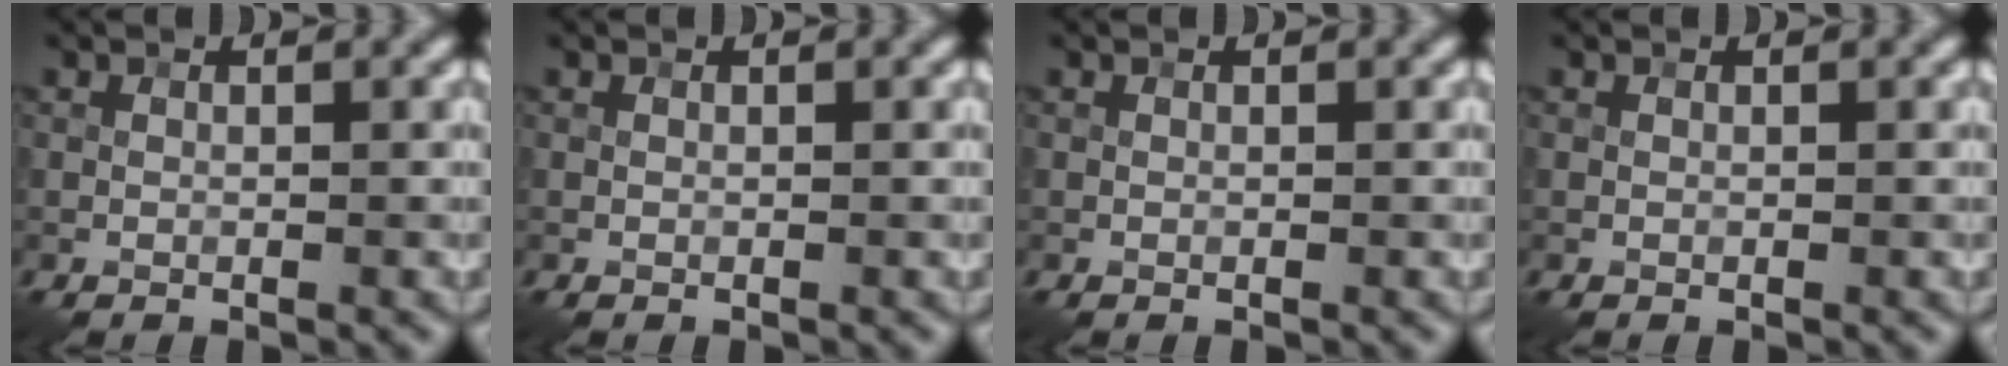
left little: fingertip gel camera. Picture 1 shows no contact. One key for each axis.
{"total": 0.0}
{"total": 0.0}
{"total": 0.0}